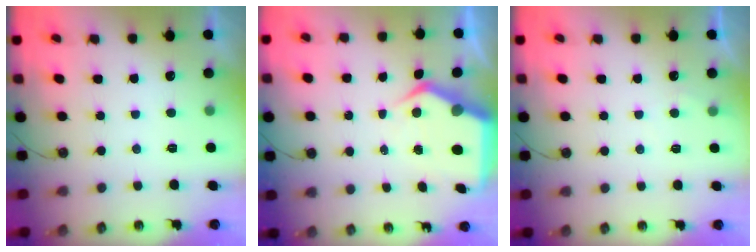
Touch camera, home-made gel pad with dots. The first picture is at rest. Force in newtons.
{"total": 7.6, "press": 7.5, "slide": 1.2}
{"total": 2.3, "press": 2.2, "slide": 0.3}